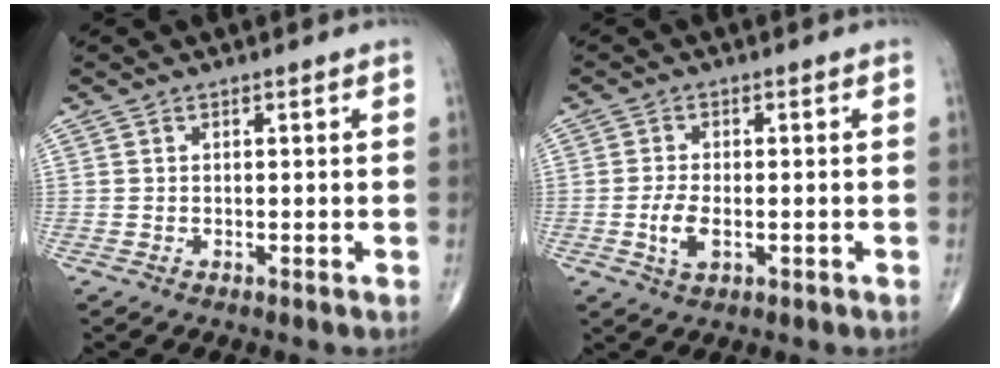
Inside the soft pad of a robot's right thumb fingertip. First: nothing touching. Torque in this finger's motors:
{"motor_torque": [0.09, 0.02, 0.52, 0.12, 0.04]}